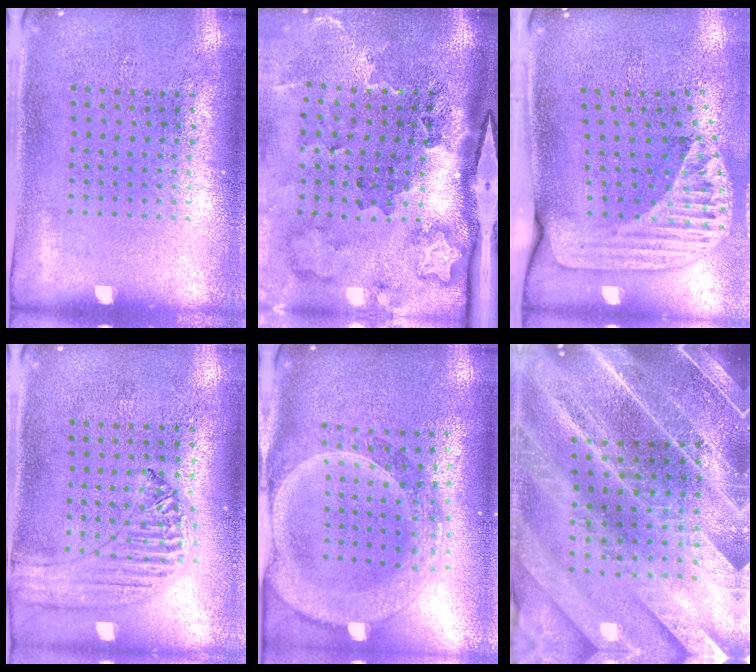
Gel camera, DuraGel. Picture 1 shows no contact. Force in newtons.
{"total": 3.8, "press": 2.4, "slide": 2.9}
{"total": 2.5, "press": 1.8, "slide": 1.8}
{"total": 1.3, "press": 1.3, "slide": 0.2}
{"total": 2.8, "press": 2.4, "slide": 1.4}
{"total": 5.6, "press": 4.8, "slide": 3.0}